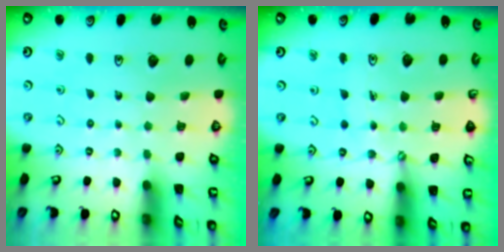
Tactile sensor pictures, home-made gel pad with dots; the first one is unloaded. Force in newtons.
{"total": 1.0, "press": 1.0, "slide": 0.2}